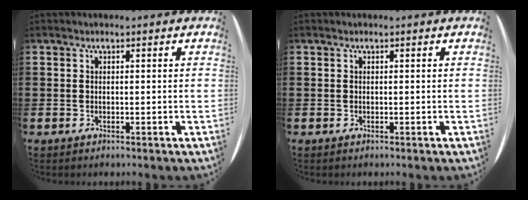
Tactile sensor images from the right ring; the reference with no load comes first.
{"total": 0.0}